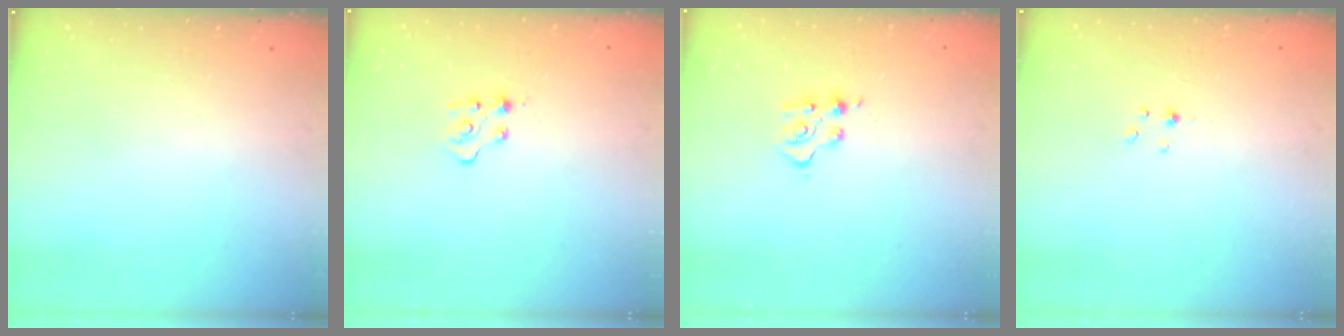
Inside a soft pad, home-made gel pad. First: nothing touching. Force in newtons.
{"total": 3.4, "press": 3.4, "slide": 0.6}
{"total": 4.6, "press": 4.5, "slide": 0.6}
{"total": 1.0, "press": 1.0, "slide": 0.2}